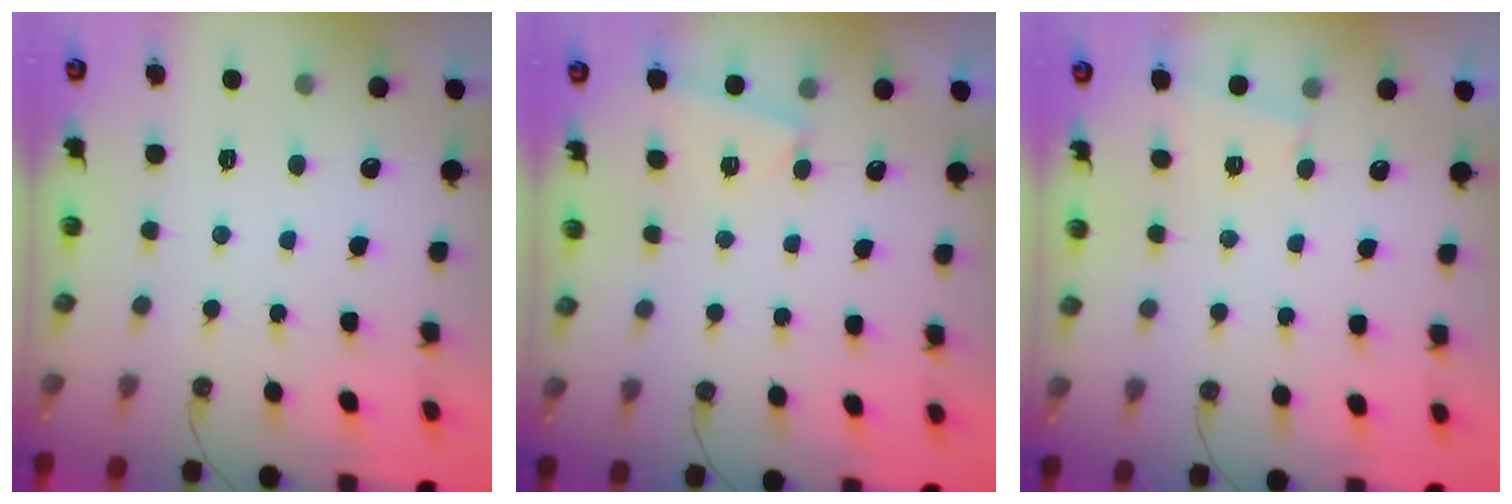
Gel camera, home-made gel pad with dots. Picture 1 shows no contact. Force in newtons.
{"total": 2.5, "press": 1.5, "slide": 2.0}
{"total": 1.1, "press": 1.0, "slide": 0.3}